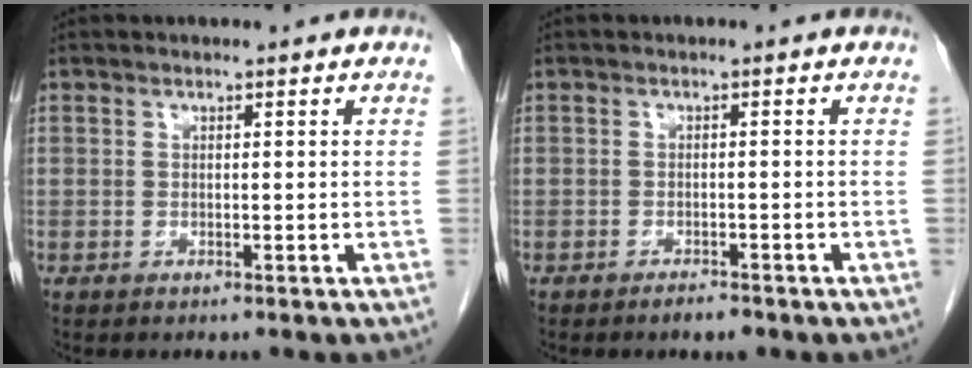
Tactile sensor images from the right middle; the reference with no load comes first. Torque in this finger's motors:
{"motor_torque": [0.48, -0.33, -0.01, 0.01]}